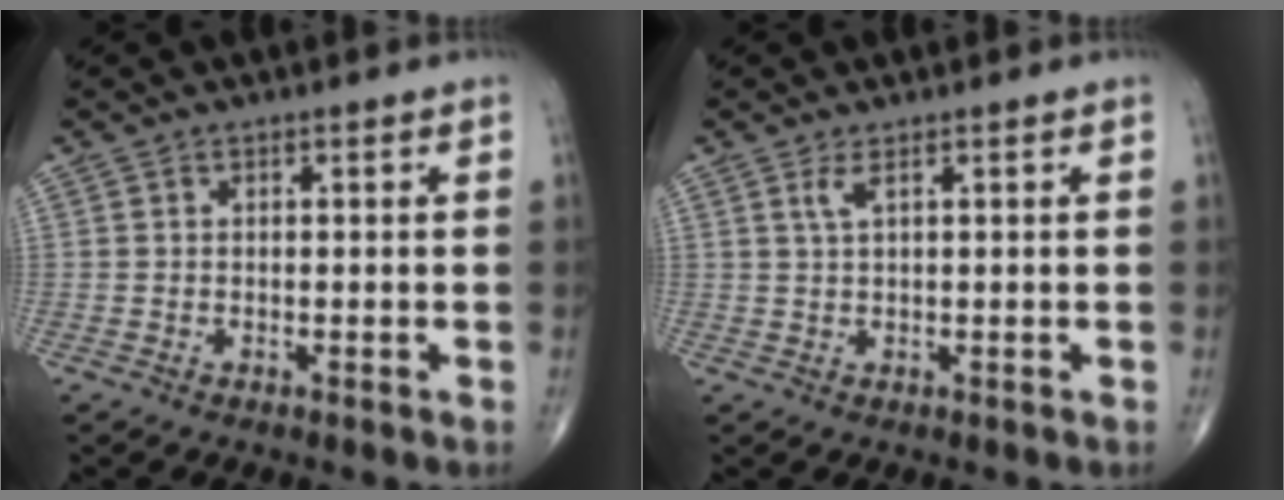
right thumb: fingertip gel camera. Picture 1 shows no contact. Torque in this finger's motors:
{"motor_torque": [0.03, 0.03, 0.03, 0.01, 0.01]}